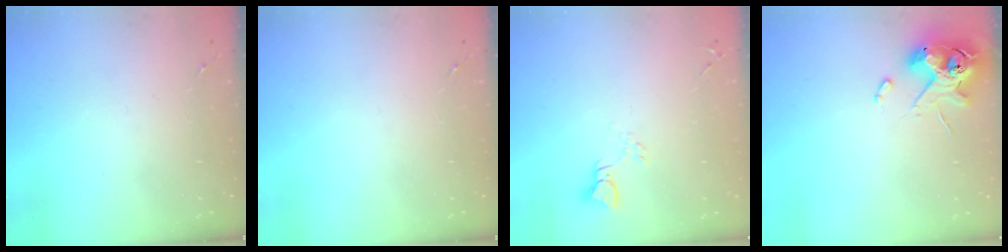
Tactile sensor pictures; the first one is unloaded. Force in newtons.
{"total": 0.0}
{"total": 2.8, "press": 2.8, "slide": 0.2}
{"total": 12.1, "press": 11.9, "slide": 1.9}